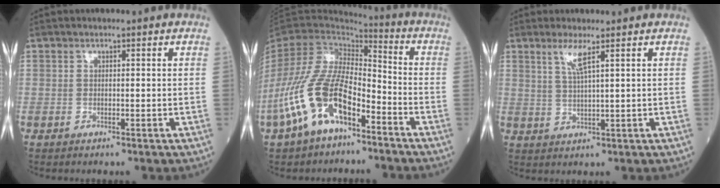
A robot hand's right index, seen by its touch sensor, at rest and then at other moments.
{"total": 14.5, "force": [-7.6, 6.3, 10.6], "torque": [-0.229, 0.010, -0.144]}
{"total": 3.4, "force": [2.0, -0.4, 2.8], "torque": [-0.061, -0.005, 0.043]}